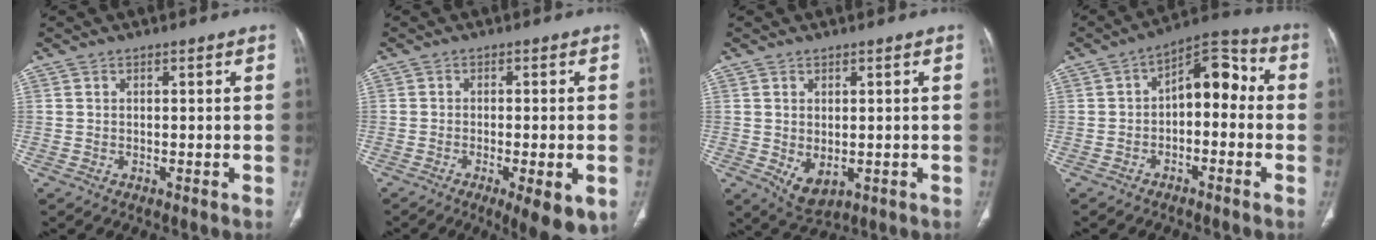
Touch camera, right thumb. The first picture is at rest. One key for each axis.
{"total": 9.4, "fx": -4.0, "fy": 2.5, "fz": 8.1, "tx": -0.109, "ty": -0.009, "tz": -0.055}
{"total": 4.9, "fx": -0.8, "fy": 3.0, "fz": 3.8, "tx": -0.059, "ty": -0.008, "tz": 0.005}
{"total": 10.2, "fx": -0.8, "fy": 6.0, "fz": 8.2, "tx": -0.084, "ty": 0.049, "tz": -0.025}